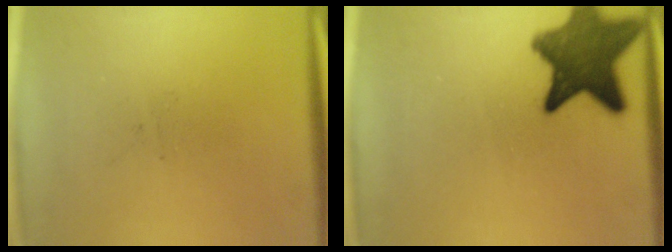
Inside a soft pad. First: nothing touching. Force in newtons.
{"total": 11.3}